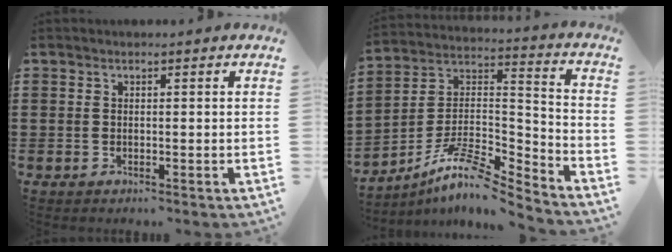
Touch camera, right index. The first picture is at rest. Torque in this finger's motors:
{"motor_torque": [1.03, -1.05, 0.17, 0.03]}